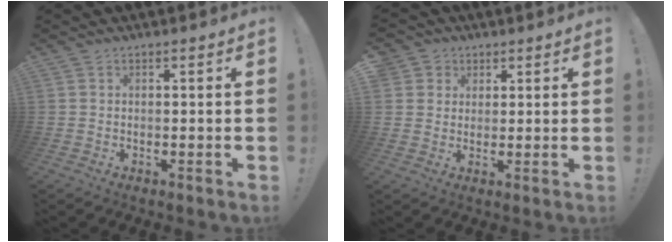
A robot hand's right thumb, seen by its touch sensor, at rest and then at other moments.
{"total": 4.6, "force": [1.6, 4.3, 0.6], "torque": [-0.015, -0.008, 0.033]}